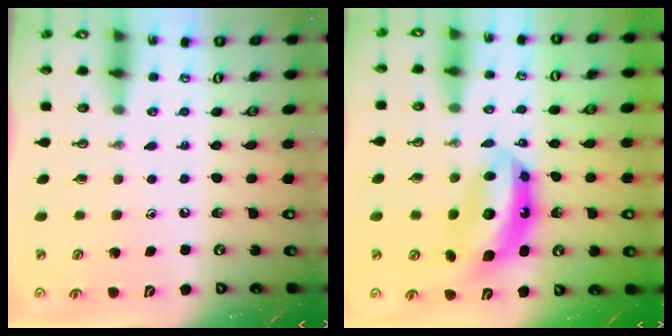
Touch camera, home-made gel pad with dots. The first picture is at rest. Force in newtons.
{"total": 11.2, "press": 11.1, "slide": 0.9}